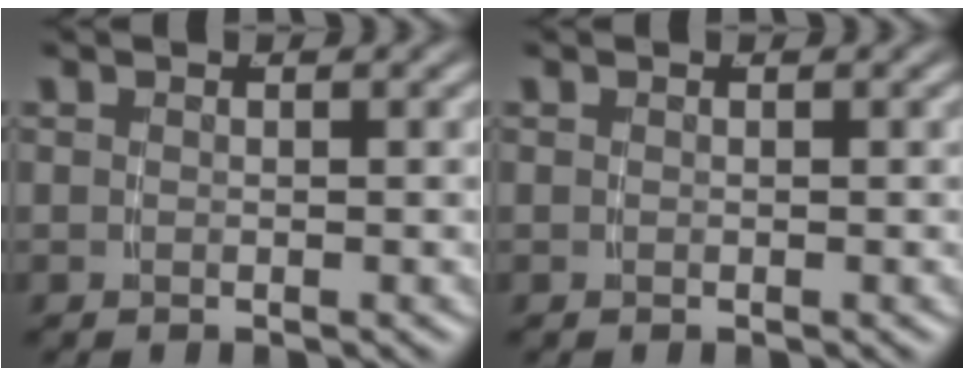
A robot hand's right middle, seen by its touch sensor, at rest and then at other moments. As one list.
[{"total": 0.0}]